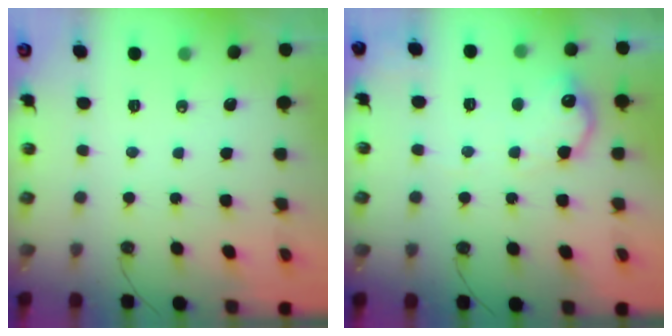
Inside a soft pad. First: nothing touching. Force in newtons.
{"total": 14.6, "press": 14.6, "slide": 0.7}